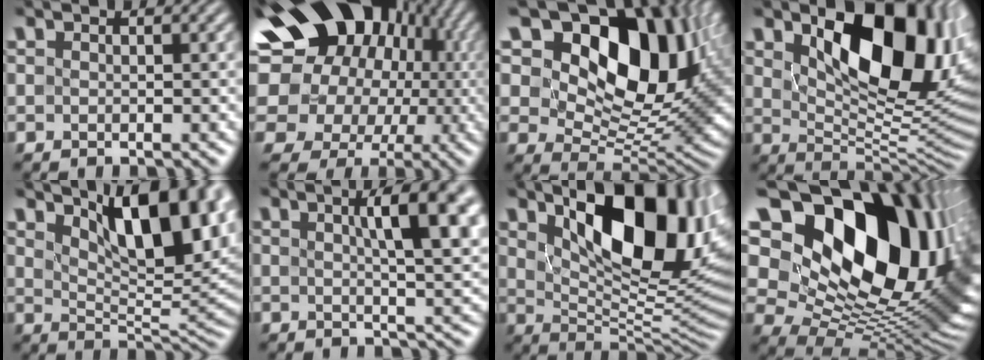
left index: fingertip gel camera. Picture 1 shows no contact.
{"total": 18.9, "force": [4.5, 15.3, 10.1], "torque": [-0.164, 0.031, 0.050]}
{"total": 16.5, "force": [7.8, 9.5, 11.0], "torque": [-0.176, 0.021, 0.109]}
{"total": 12.7, "force": [4.5, 6.0, 10.2], "torque": [-0.147, -0.004, 0.072]}
{"total": 11.9, "force": [5.8, 4.4, 9.4], "torque": [-0.120, 0.010, 0.091]}
{"total": 8.8, "force": [2.6, 2.2, 8.1], "torque": [-0.096, 0.011, 0.038]}
{"total": 14.0, "force": [5.7, 6.1, 11.2], "torque": [-0.163, 0.001, 0.095]}
{"total": 20.9, "force": [6.9, 13.5, 14.4], "torque": [-0.251, 0.011, 0.145]}